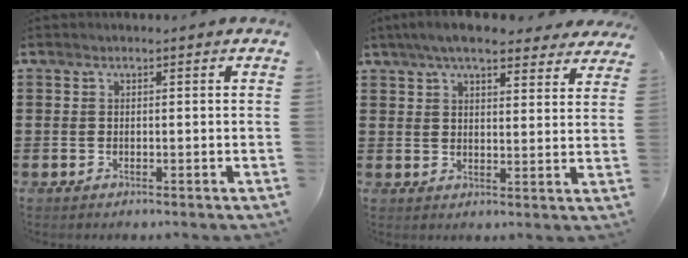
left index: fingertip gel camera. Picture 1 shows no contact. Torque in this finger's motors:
{"motor_torque": [2.14, 0.00, 0.46, 0.21]}